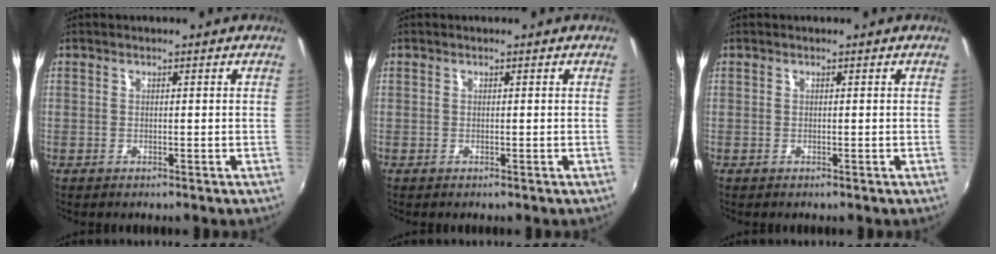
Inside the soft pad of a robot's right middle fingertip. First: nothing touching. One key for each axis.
{"total": 0.0}
{"total": 0.0}